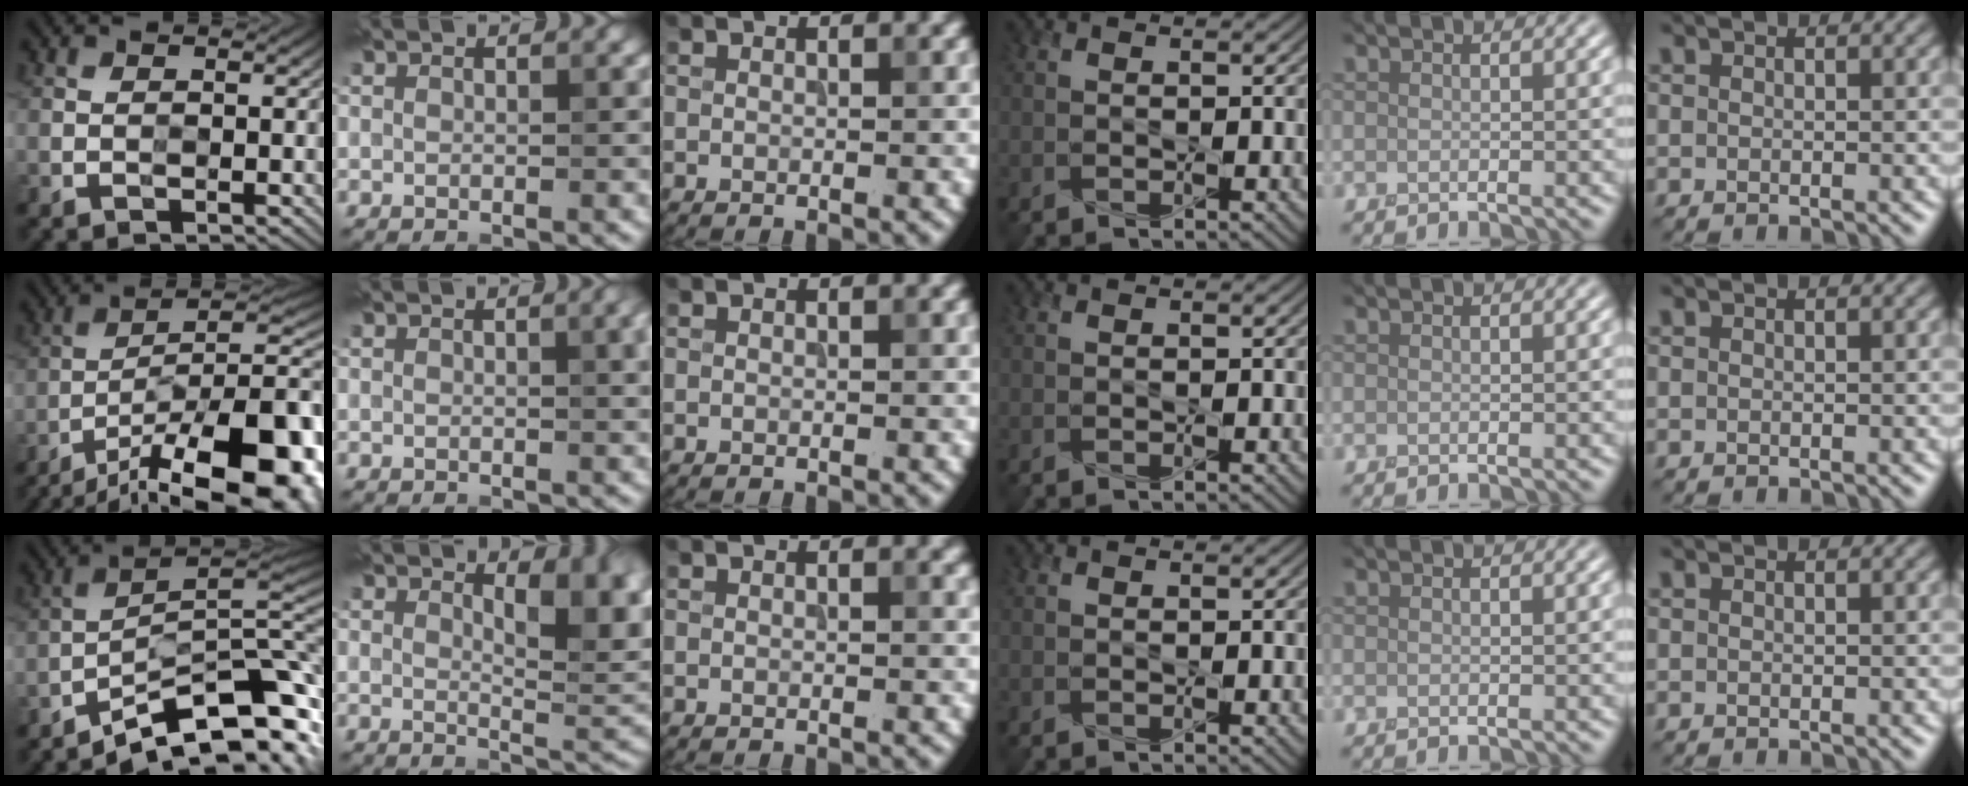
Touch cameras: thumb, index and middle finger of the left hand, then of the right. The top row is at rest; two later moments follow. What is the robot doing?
{"motion": "press", "object": "syringe"}